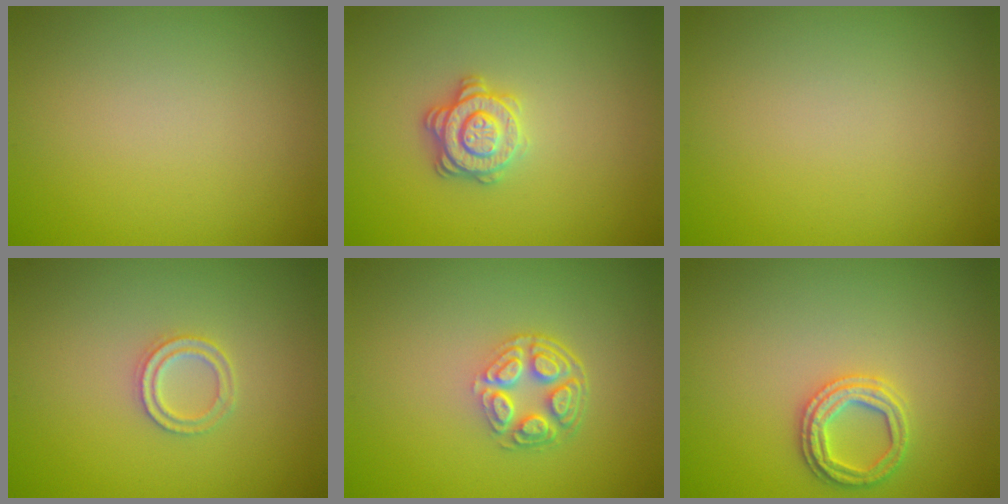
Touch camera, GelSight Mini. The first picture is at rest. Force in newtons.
{"total": 2.9, "press": 2.8, "slide": 0.9}
{"total": 0.0}
{"total": 2.0, "press": 1.9, "slide": 0.4}
{"total": 4.4, "press": 3.3, "slide": 2.9}
{"total": 2.7, "press": 2.7, "slide": 0.5}